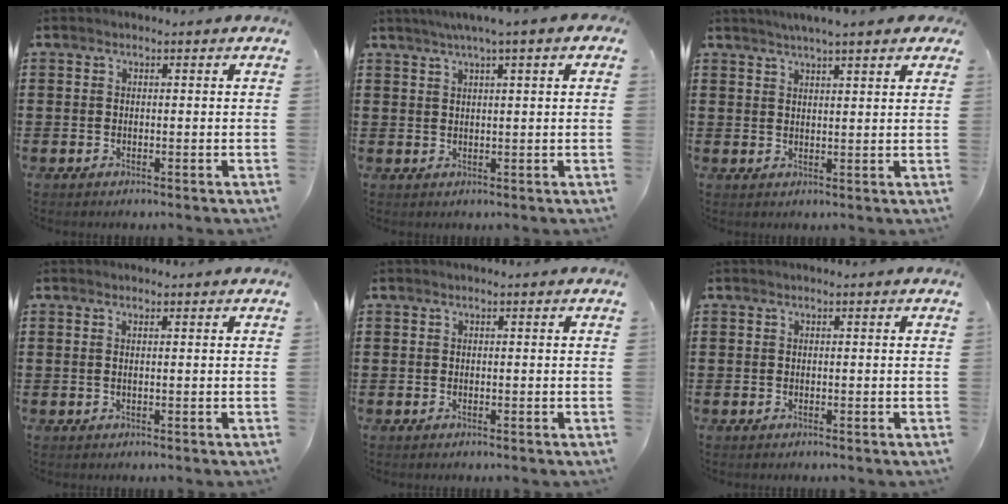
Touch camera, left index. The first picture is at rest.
{"total": 2.8, "force": [1.7, 0.3, 2.2], "torque": [-0.044, 0.007, 0.030]}
{"total": 3.1, "force": [2.8, 0.2, 1.4], "torque": [-0.034, 0.004, 0.051]}
{"total": 0.5, "force": [0.3, -0.1, 0.4], "torque": [-0.009, -0.003, 0.005]}
{"total": 0.0}
{"total": 0.0}